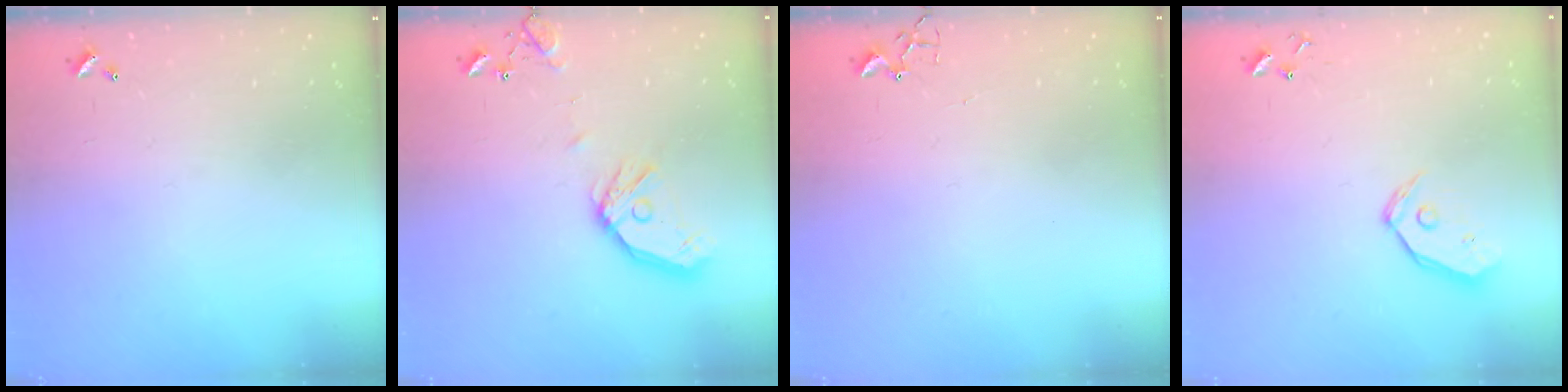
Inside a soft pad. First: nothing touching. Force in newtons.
{"total": 13.4, "press": 13.2, "slide": 2.1}
{"total": 1.9, "press": 1.9, "slide": 0.2}
{"total": 8.7, "press": 8.6, "slide": 1.3}